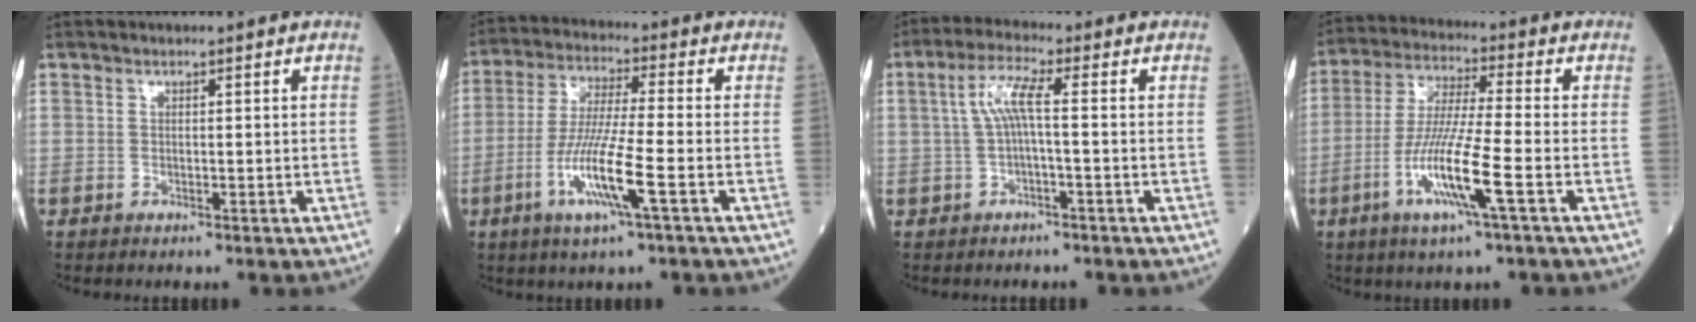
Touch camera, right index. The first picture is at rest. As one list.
[{"total": 10.2, "force": [-3.7, -0.1, 9.5], "torque": [-0.192, -0.013, -0.073]}, {"total": 4.9, "force": [0.2, 0.4, 4.9], "torque": [-0.099, 0.019, 0.004]}, {"total": 11.1, "force": [-4.1, -0.2, 10.4], "torque": [-0.209, -0.014, -0.081]}]